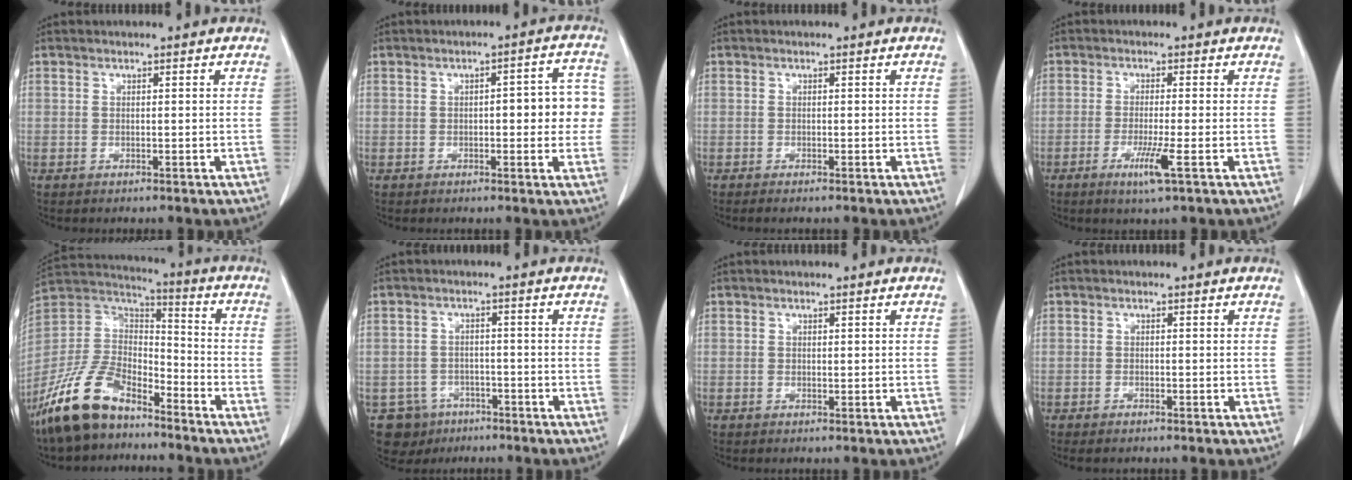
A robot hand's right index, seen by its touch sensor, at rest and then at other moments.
{"total": 7.2, "force": [0.0, 2.5, 6.8], "torque": [-0.072, 0.024, 0.000]}
{"total": 0.6, "force": [-0.5, -0.1, 0.4], "torque": [-0.010, -0.002, -0.010]}
{"total": 4.5, "force": [-2.0, -0.5, 4.0], "torque": [-0.075, -0.013, -0.036]}
{"total": 14.8, "force": [-10.9, 6.5, 7.6], "torque": [-0.169, 0.016, -0.216]}
{"total": 6.2, "force": [-3.6, 5.0, 0.1], "torque": [-0.002, 0.008, -0.051]}
{"total": 0.0}
{"total": 1.0, "force": [-0.8, 0.2, 0.5], "torque": [-0.015, -0.002, -0.010]}